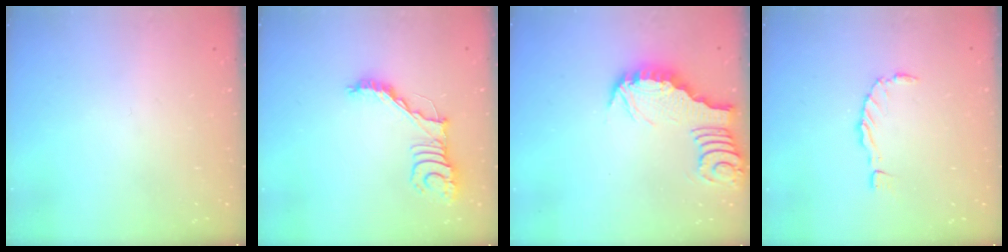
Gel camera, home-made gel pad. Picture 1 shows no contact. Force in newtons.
{"total": 12.8, "press": 12.8, "slide": 0.9}
{"total": 3.2, "press": 3.1, "slide": 0.4}
{"total": 0.0}